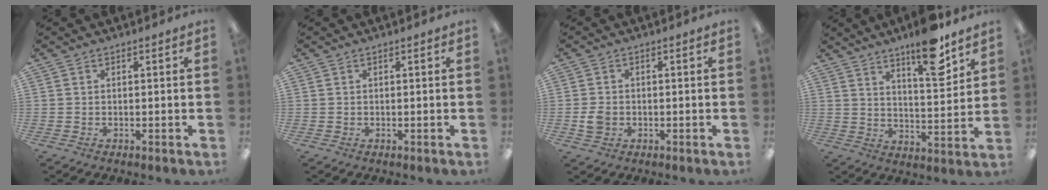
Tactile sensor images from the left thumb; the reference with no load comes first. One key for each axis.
{"total": 0.0}
{"total": 3.2, "fx": -0.6, "fy": 2.6, "fz": 1.8, "tx": -0.021, "ty": 0.003, "tz": -0.012}
{"total": 13.7, "fx": 9.7, "fy": 3.9, "fz": 8.9, "tx": -0.122, "ty": -0.057, "tz": 0.158}